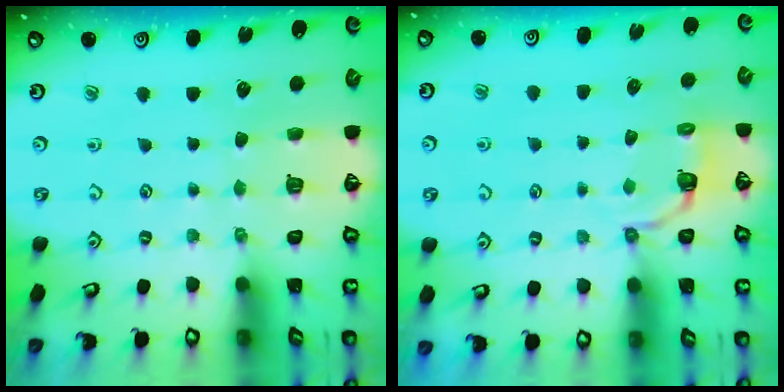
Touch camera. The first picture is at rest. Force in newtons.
{"total": 3.9, "press": 2.1, "slide": 3.3}